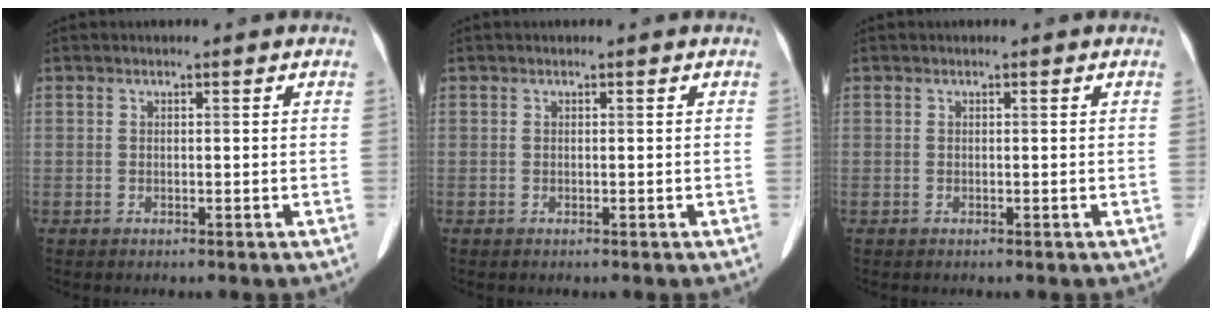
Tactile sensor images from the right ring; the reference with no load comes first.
{"total": 0.0}
{"total": 0.0}